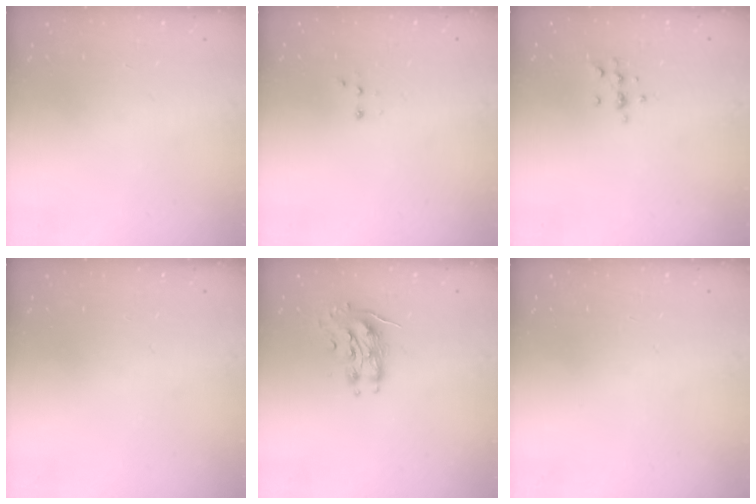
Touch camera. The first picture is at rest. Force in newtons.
{"total": 2.8, "press": 2.7, "slide": 0.7}
{"total": 6.0, "press": 5.6, "slide": 2.0}
{"total": 0.0}
{"total": 8.6, "press": 8.6, "slide": 0.3}
{"total": 0.0}